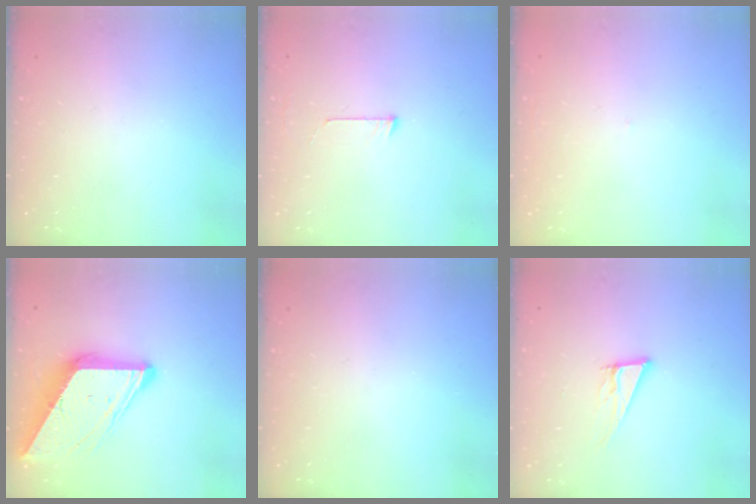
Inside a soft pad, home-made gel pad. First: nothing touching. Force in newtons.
{"total": 3.3, "press": 3.3, "slide": 0.3}
{"total": 1.7, "press": 1.6, "slide": 0.1}
{"total": 10.9, "press": 10.8, "slide": 1.0}
{"total": 0.0}
{"total": 10.9, "press": 10.4, "slide": 3.3}